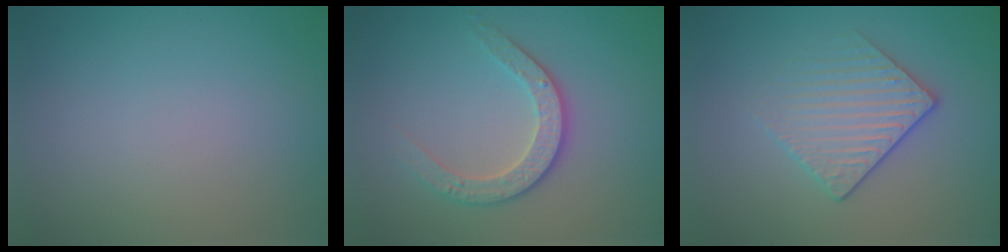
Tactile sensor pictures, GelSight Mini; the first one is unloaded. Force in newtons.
{"total": 2.9, "press": 2.7, "slide": 1.1}
{"total": 3.0, "press": 2.8, "slide": 1.2}